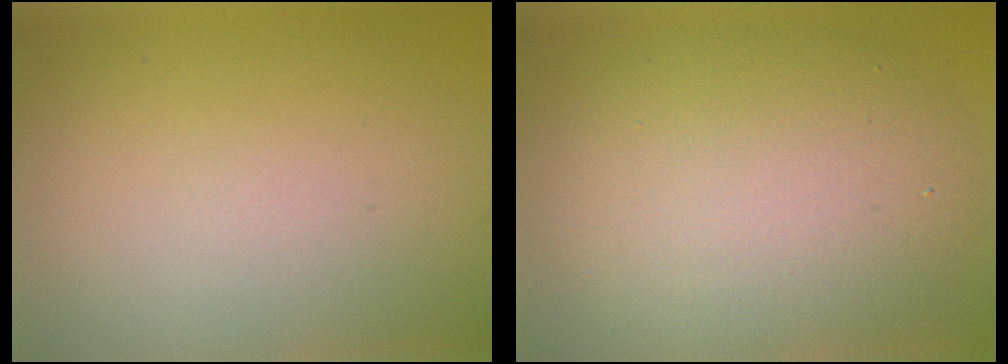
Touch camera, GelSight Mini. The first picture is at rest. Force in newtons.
{"total": 8.3, "press": 8.2, "slide": 1.0}